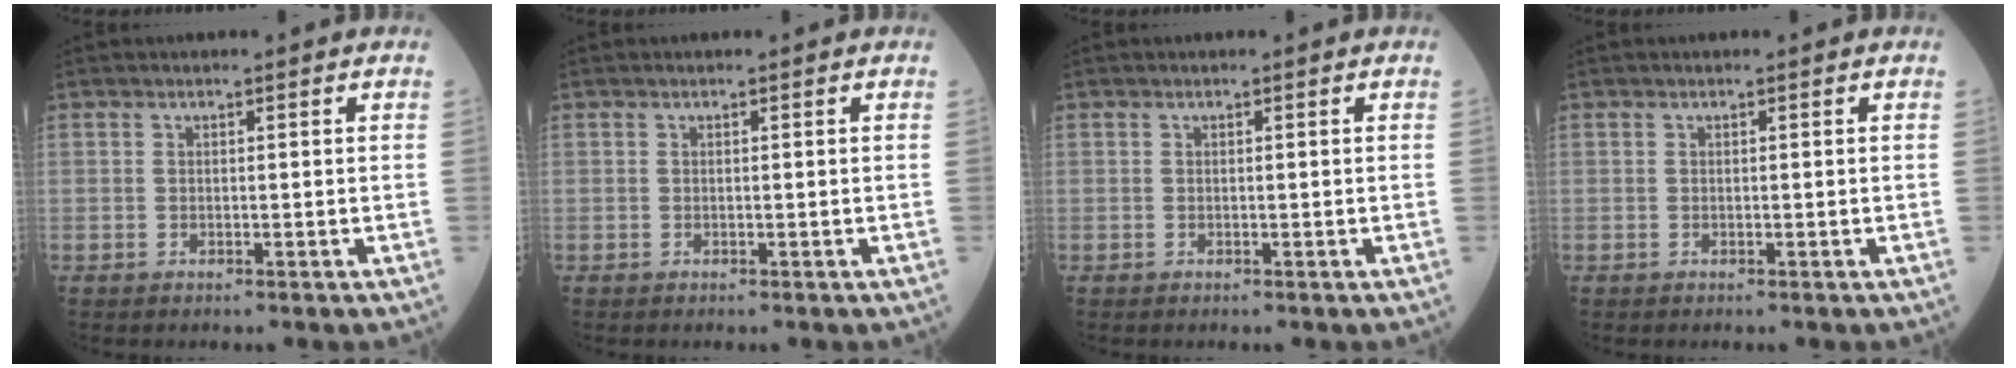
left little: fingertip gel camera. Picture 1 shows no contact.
{"total": 0.0}
{"total": 0.0}
{"total": 0.0}